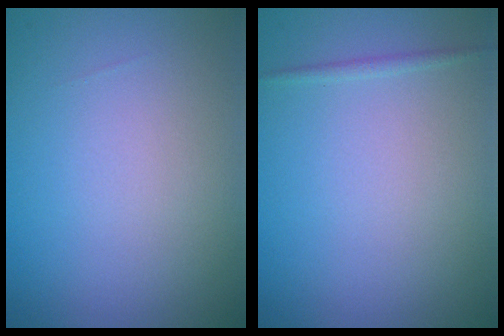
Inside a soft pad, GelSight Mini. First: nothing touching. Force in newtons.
{"total": 0.6, "press": 0.6, "slide": 0.0}